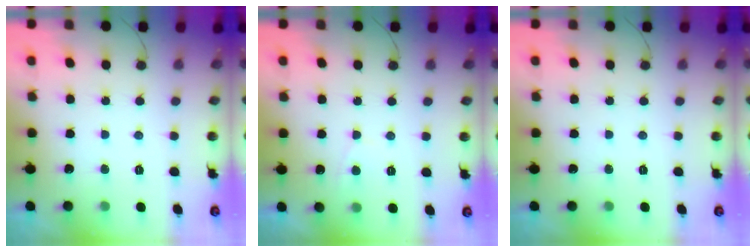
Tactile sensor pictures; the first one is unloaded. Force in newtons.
{"total": 2.7, "press": 2.7, "slide": 0.3}
{"total": 0.0}